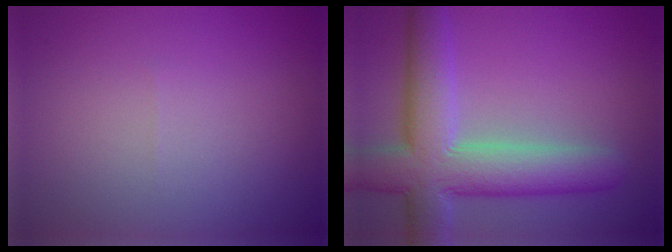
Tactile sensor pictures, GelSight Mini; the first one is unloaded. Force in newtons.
{"total": 9.0, "press": 9.0, "slide": 0.9}